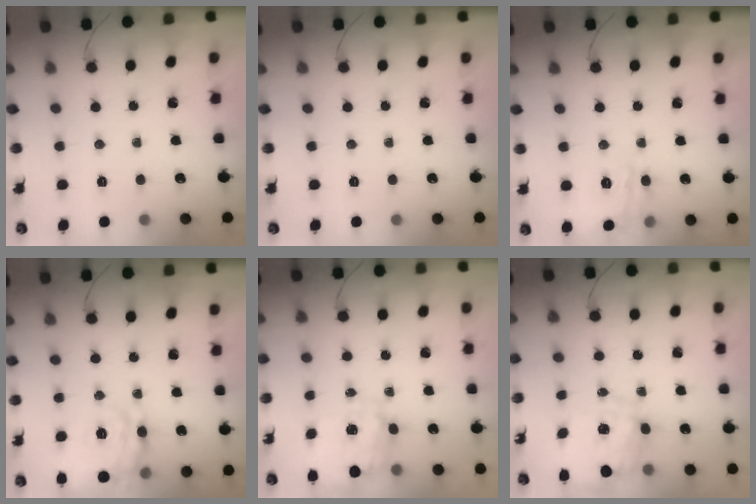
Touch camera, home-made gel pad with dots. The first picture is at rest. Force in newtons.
{"total": 0.0}
{"total": 9.2, "press": 9.1, "slide": 0.6}
{"total": 20.3, "press": 20.1, "slide": 2.7}
{"total": 2.5, "press": 2.3, "slide": 1.0}
{"total": 2.3, "press": 2.0, "slide": 1.2}